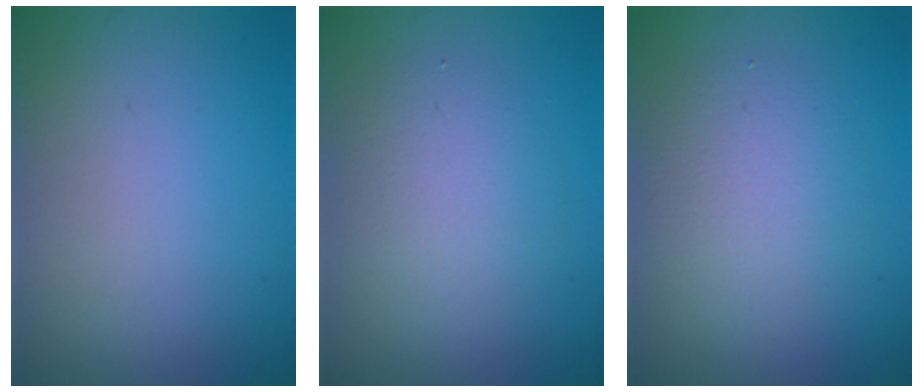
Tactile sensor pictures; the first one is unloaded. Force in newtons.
{"total": 3.4, "press": 3.4, "slide": 0.2}
{"total": 3.8, "press": 3.8, "slide": 0.1}